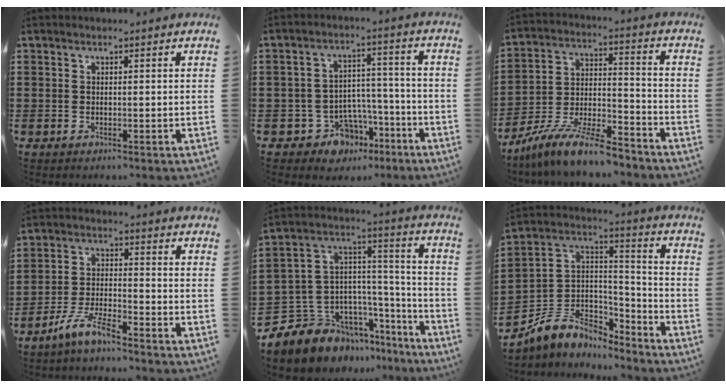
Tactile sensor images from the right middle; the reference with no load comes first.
{"total": 7.4, "force": [-5.1, 5.1, 1.9], "torque": [-0.039, 0.028, -0.089]}
{"total": 10.2, "force": [-9.1, 1.4, 4.4], "torque": [-0.080, 0.019, -0.175]}
{"total": 6.1, "force": [-5.0, 0.9, 3.4], "torque": [-0.082, -0.006, -0.100]}
{"total": 9.4, "force": [-7.2, 6.0, 0.9], "torque": [-0.064, -0.012, -0.137]}
{"total": 6.7, "force": [-5.1, 4.2, 1.1], "torque": [-0.047, -0.005, -0.104]}